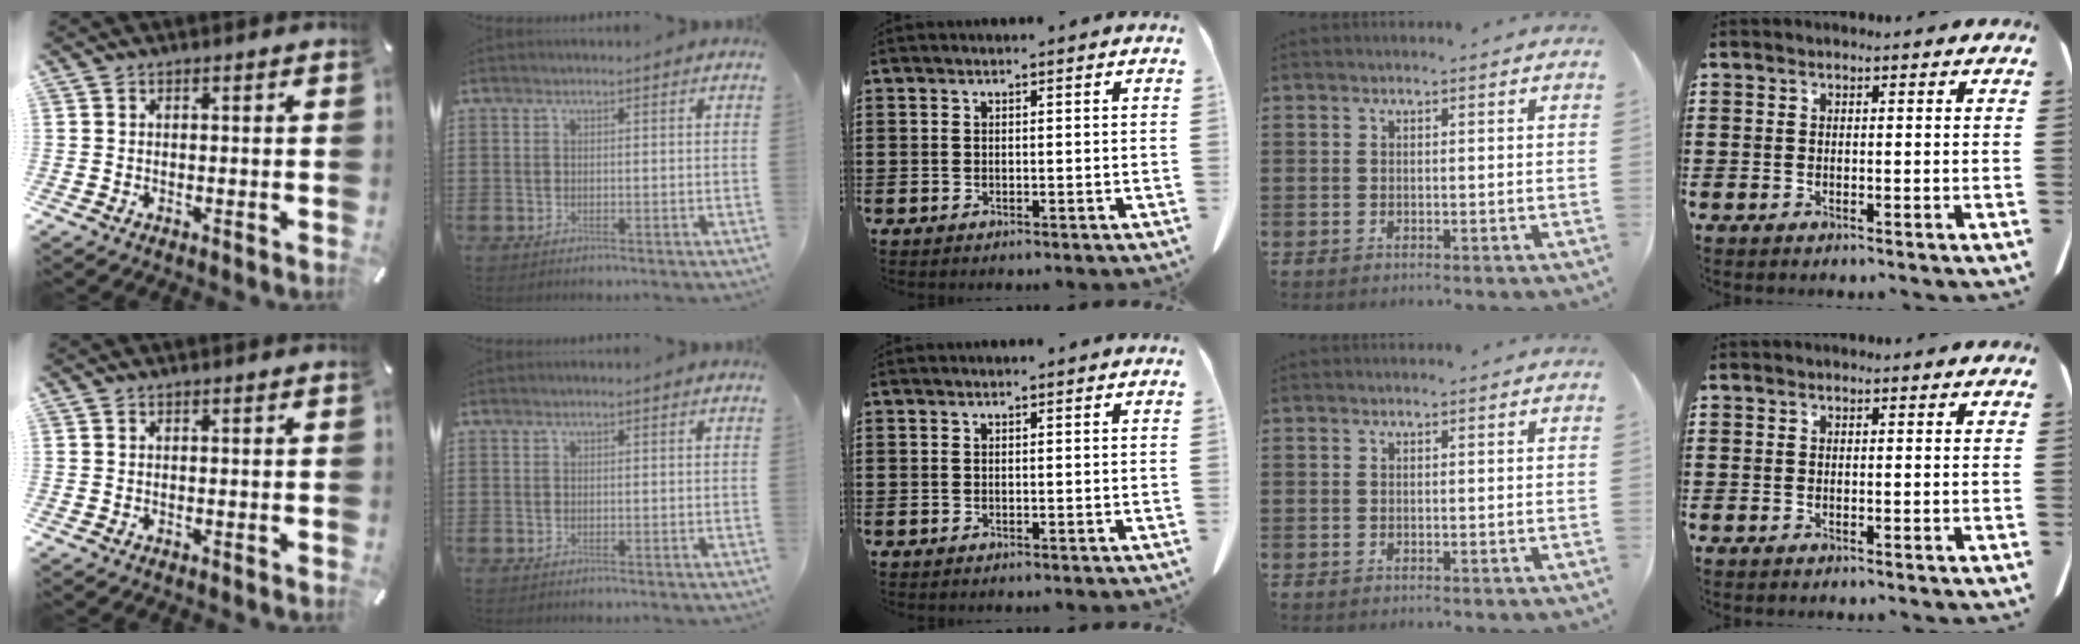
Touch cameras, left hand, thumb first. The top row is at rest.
{}